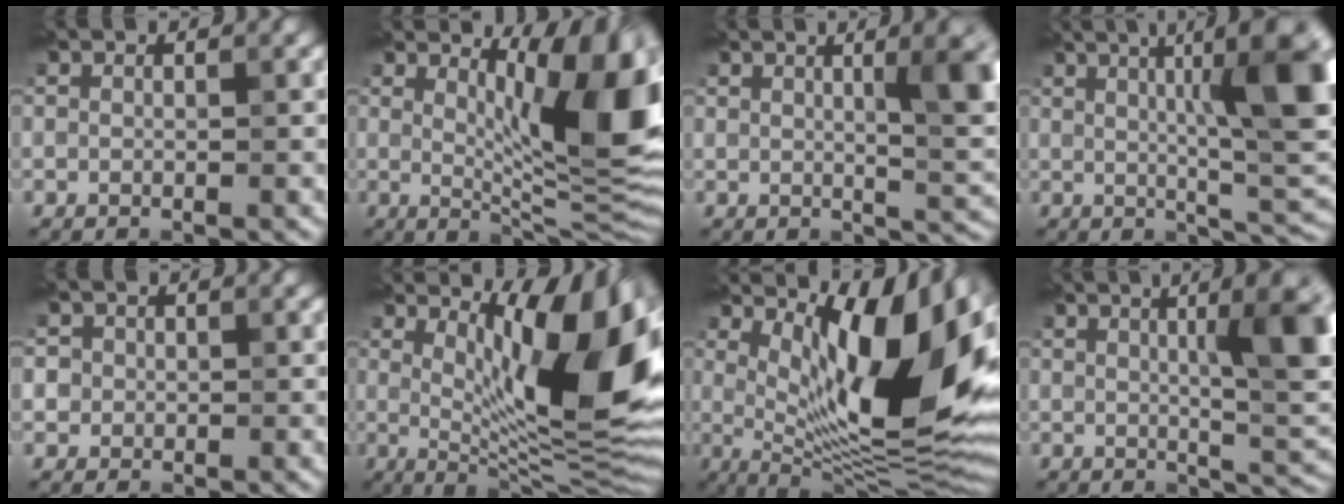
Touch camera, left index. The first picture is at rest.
{"total": 10.8, "force": [3.1, 3.8, 9.6], "torque": [-0.127, -0.005, 0.064]}
{"total": 4.4, "force": [1.2, 0.7, 4.2], "torque": [-0.061, -0.005, 0.031]}
{"total": 9.7, "force": [2.0, 1.3, 9.4], "torque": [-0.114, 0.007, 0.044]}
{"total": 5.9, "force": [2.4, 4.9, 2.3], "torque": [-0.050, 0.033, 0.020]}
{"total": 12.9, "force": [3.4, 4.6, 11.6], "torque": [-0.154, -0.007, 0.070]}
{"total": 14.2, "force": [4.0, 4.8, 12.8], "torque": [-0.187, -0.015, 0.083]}
{"total": 6.4, "force": [1.4, 0.6, 6.3], "torque": [-0.081, -0.005, 0.036]}